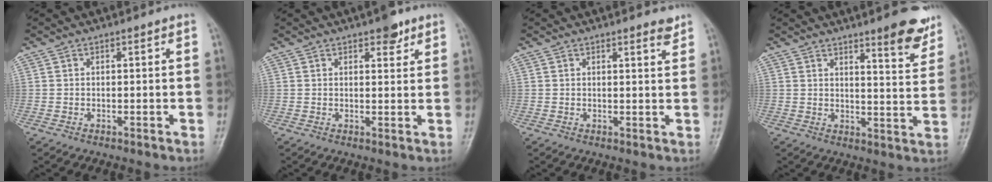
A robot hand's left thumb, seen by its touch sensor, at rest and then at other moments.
{"total": 3.7, "force": [2.4, 1.6, 2.3], "torque": [-0.015, -0.011, 0.032]}
{"total": 2.1, "force": [1.8, 0.4, 1.1], "torque": [-0.009, -0.013, 0.023]}
{"total": 9.0, "force": [6.3, 1.9, 6.1], "torque": [-0.057, -0.042, 0.085]}